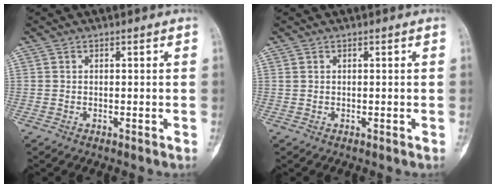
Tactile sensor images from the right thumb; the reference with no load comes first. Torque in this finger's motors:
{"motor_torque": [0.03, 0.47, 0.08, -0.34, -0.04]}